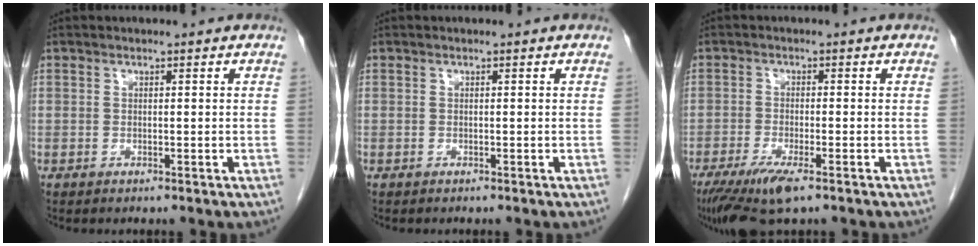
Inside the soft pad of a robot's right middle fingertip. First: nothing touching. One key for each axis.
{"total": 0.0}
{"total": 7.1, "fx": -4.5, "fy": 1.2, "fz": 5.3, "tx": -0.098, "ty": -0.019, "tz": -0.076}